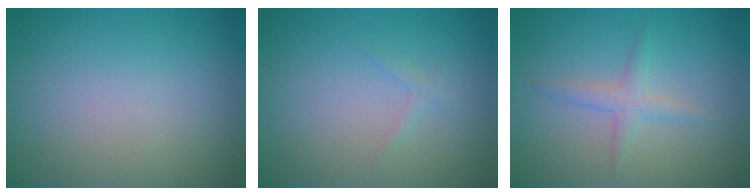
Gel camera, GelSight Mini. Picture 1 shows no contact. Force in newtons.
{"total": 0.7, "press": 0.7, "slide": 0.0}
{"total": 1.8, "press": 1.8, "slide": 0.1}